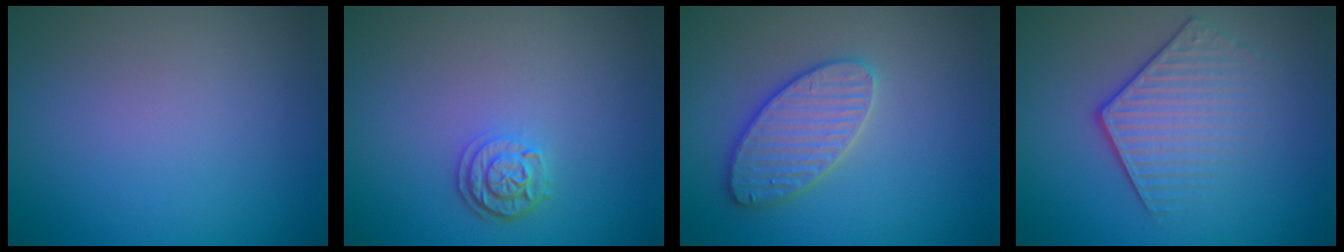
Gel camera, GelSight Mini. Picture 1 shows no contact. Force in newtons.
{"total": 2.4, "press": 2.1, "slide": 1.2}
{"total": 3.6, "press": 3.6, "slide": 0.1}
{"total": 4.1, "press": 3.0, "slide": 2.8}